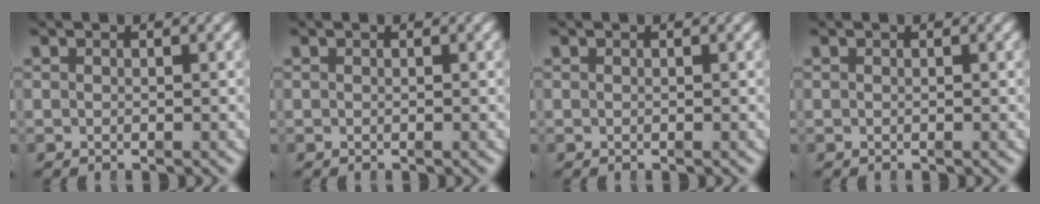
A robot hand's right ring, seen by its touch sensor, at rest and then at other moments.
{"total": 0.0}
{"total": 0.0}
{"total": 0.0}